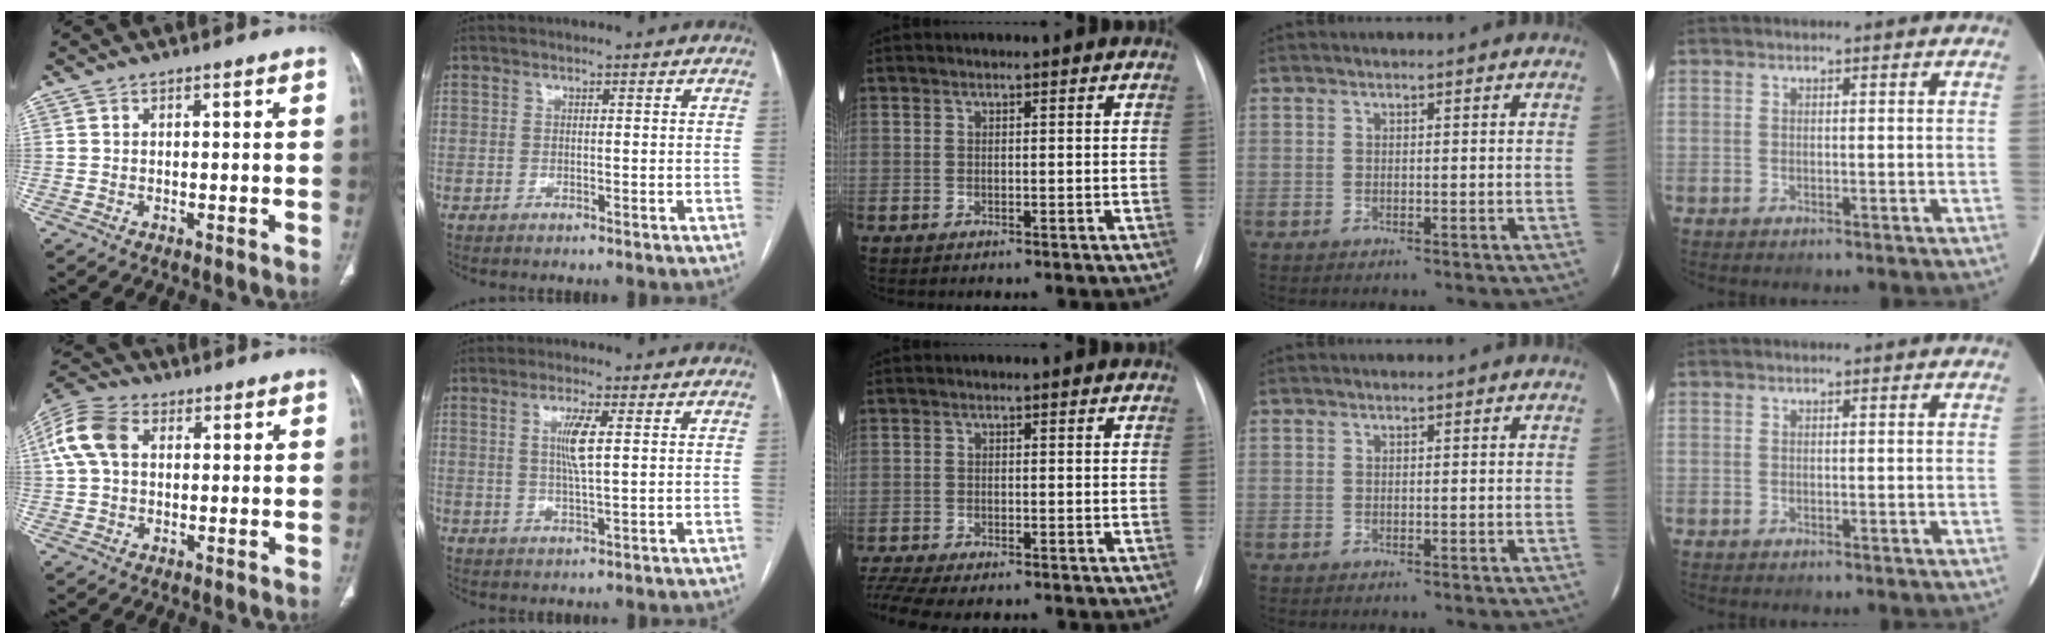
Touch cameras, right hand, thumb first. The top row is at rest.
{"thumb": {"total": 9.9, "force": [2.2, 6.8, 6.8], "torque": [-0.151, 0.027, 0.036]}, "index": {"total": 4.8, "force": [1.1, 0.2, 4.7], "torque": [-0.092, -0.003, 0.022]}, "middle": {"total": 8.1, "force": [-6.8, 2.1, 4.0], "torque": [-0.075, 0.001, -0.106]}}